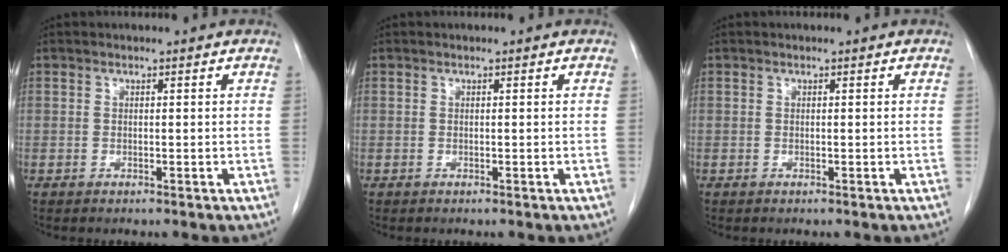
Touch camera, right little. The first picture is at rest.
{"total": 0.0}
{"total": 0.0}